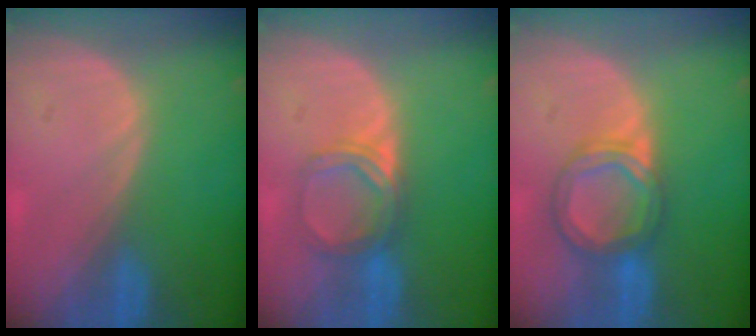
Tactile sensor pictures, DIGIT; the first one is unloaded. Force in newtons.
{"total": 5.0, "press": 4.6, "slide": 1.9}
{"total": 6.3, "press": 5.7, "slide": 2.5}